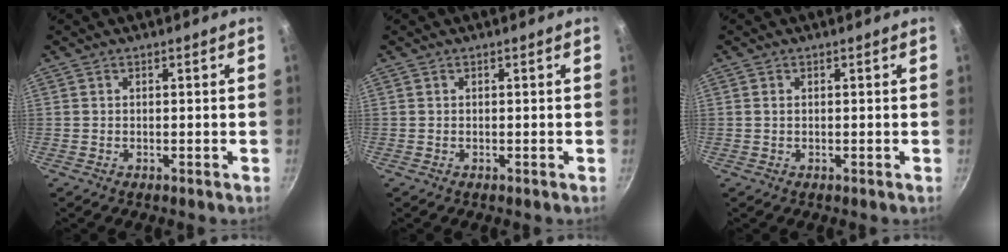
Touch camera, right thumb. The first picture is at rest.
{"total": 0.0}
{"total": 0.5, "force": [0.1, 0.3, 0.4], "torque": [-0.007, 0.001, 0.002]}